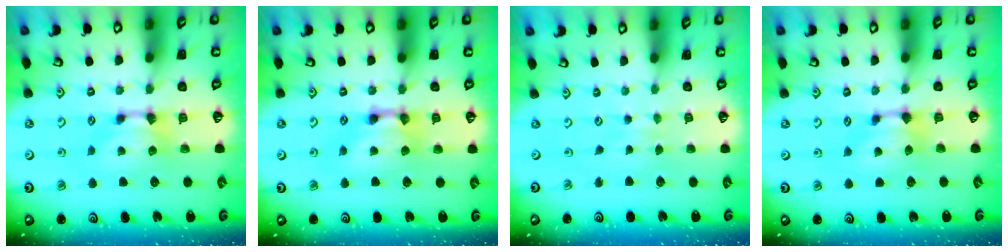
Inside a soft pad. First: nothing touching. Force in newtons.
{"total": 2.6, "press": 2.6, "slide": 0.2}
{"total": 4.3, "press": 4.3, "slide": 0.2}
{"total": 0.8, "press": 0.5, "slide": 0.6}